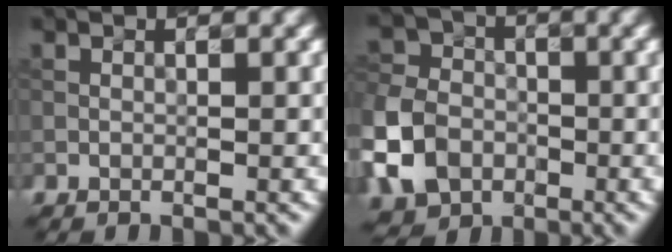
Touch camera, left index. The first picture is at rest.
{"total": 8.0, "force": [-3.0, 6.2, 4.0], "torque": [-0.099, -0.012, -0.073]}